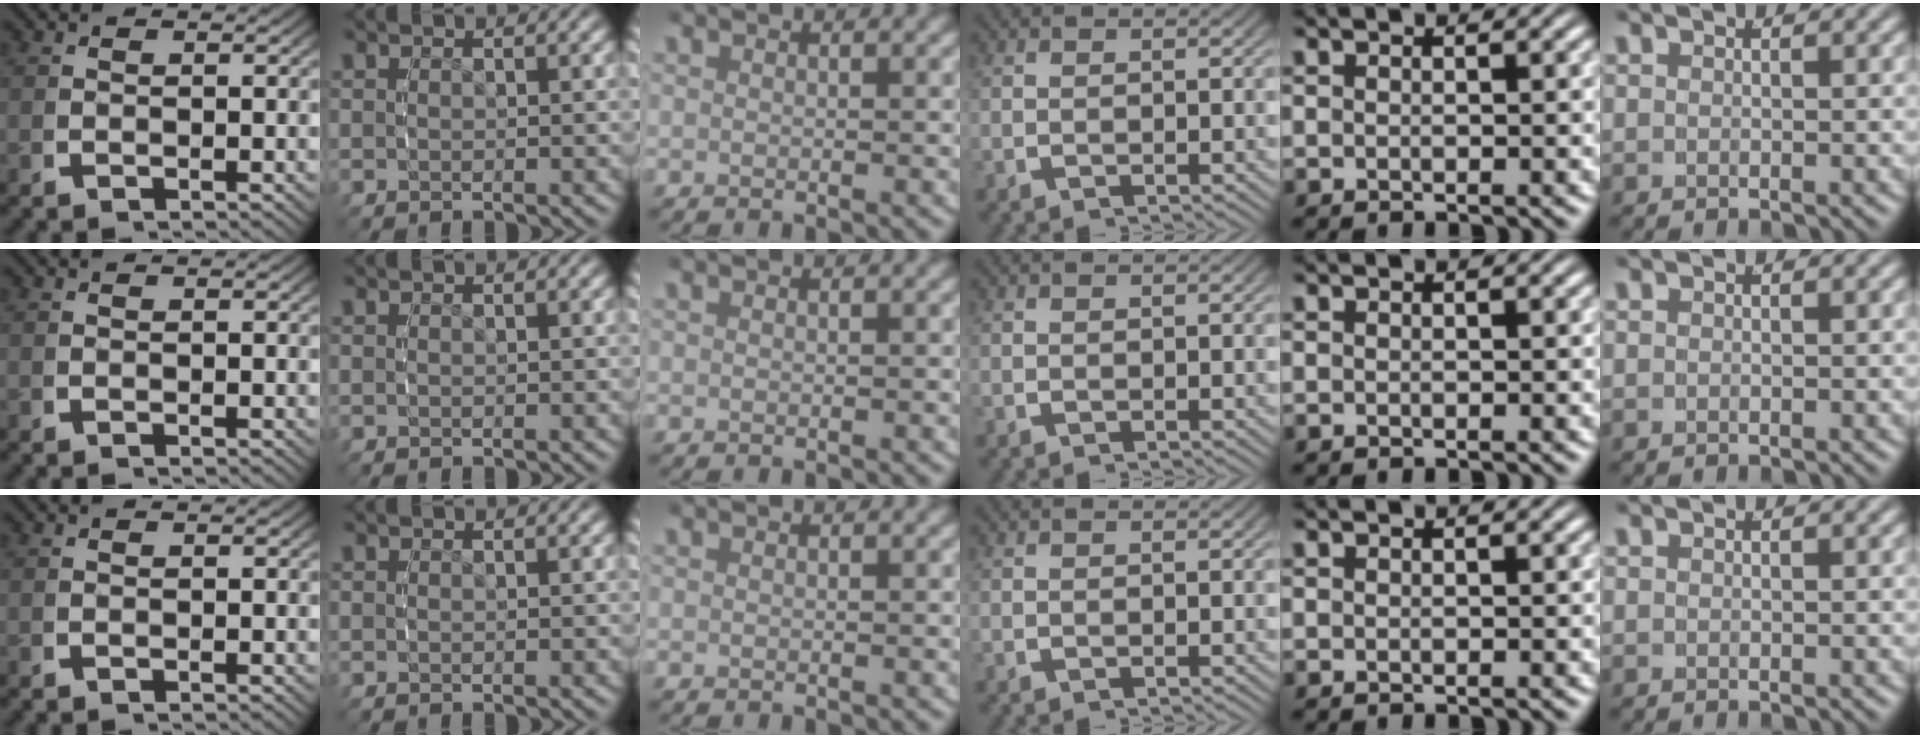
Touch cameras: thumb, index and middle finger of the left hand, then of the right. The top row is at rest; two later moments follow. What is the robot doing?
{"motion": "reach", "object": "photo album"}